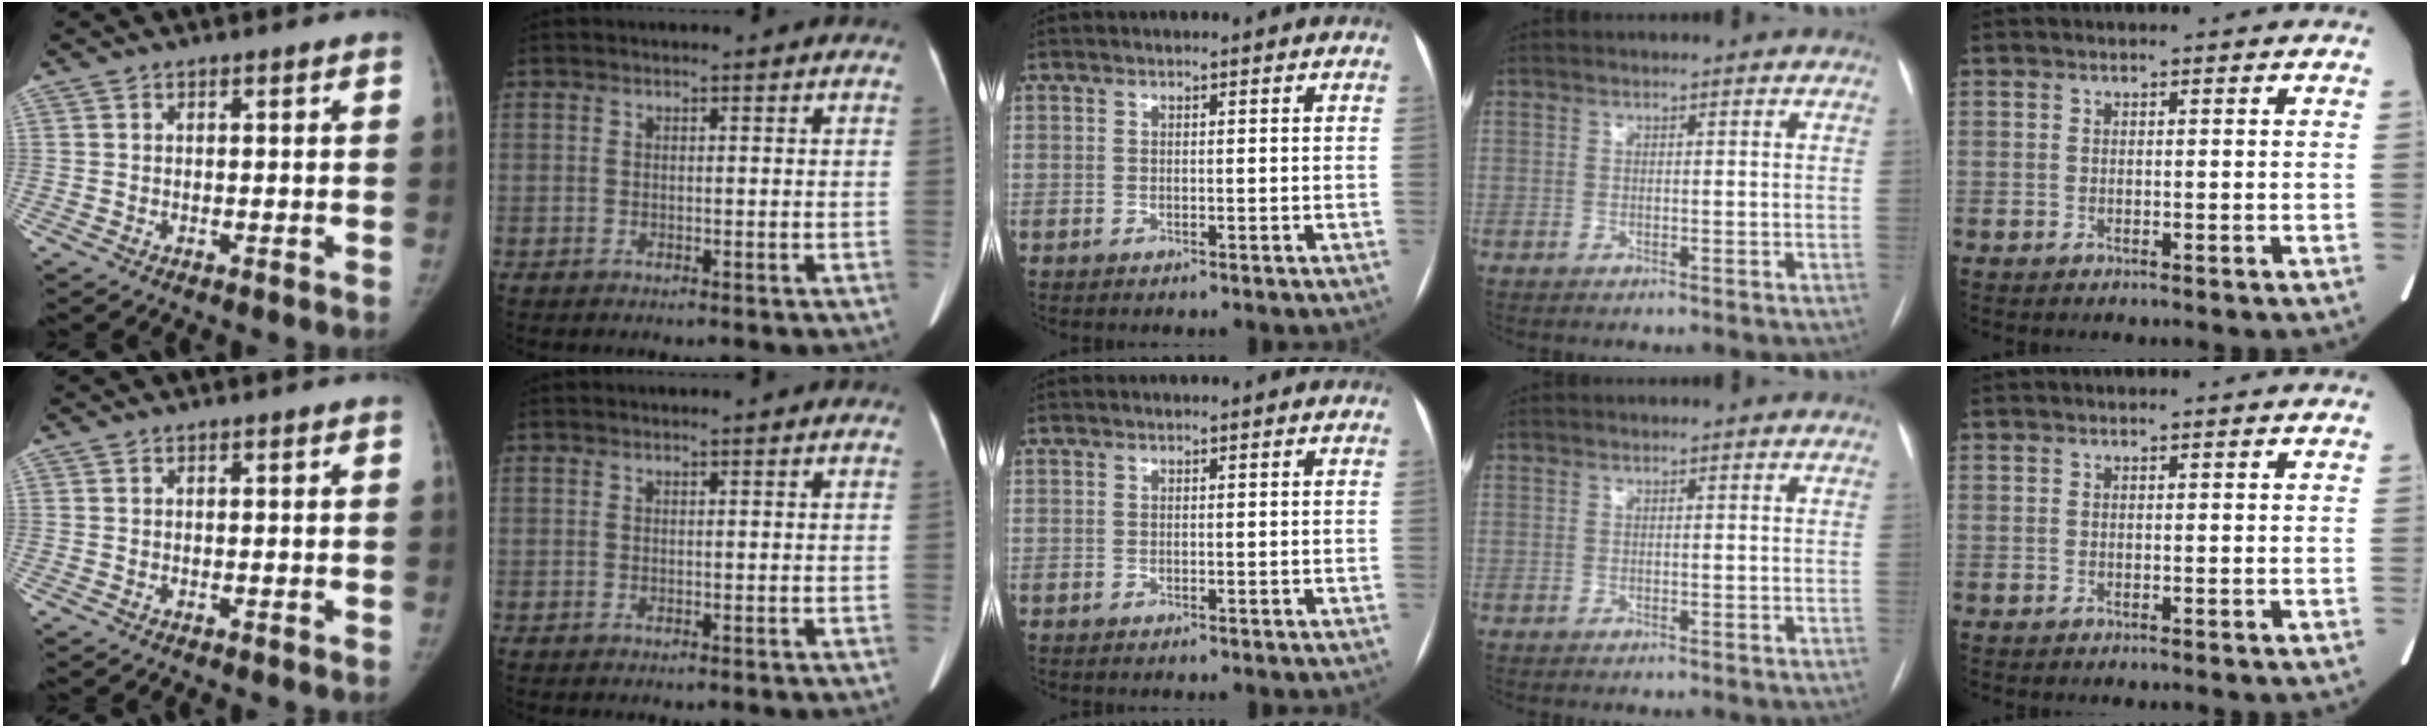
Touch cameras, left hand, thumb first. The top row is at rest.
{}